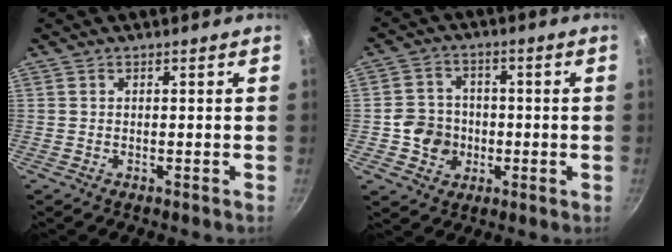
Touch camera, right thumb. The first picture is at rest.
{"total": 7.6, "force": [-1.2, 7.1, 2.6], "torque": [-0.015, 0.023, -0.026]}